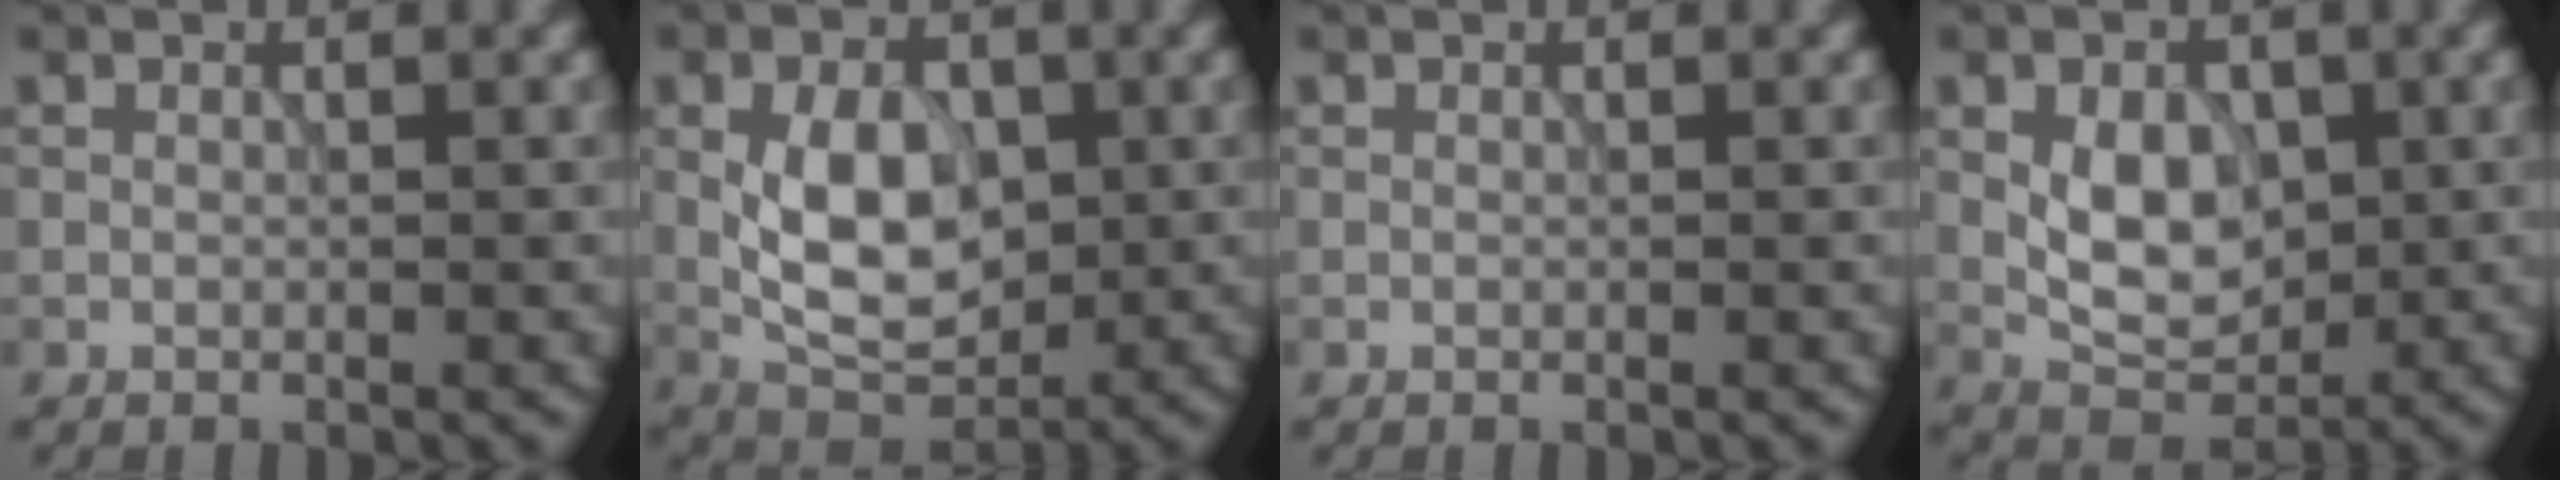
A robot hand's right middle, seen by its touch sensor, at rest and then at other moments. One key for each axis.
{"total": 6.4, "fx": -0.2, "fy": 4.0, "fz": 5.0, "tx": -0.094, "ty": -0.004, "tz": -0.006}
{"total": 0.0}
{"total": 4.8, "fx": 0.0, "fy": 3.2, "fz": 3.6, "tx": -0.059, "ty": -0.004, "tz": 0.000}